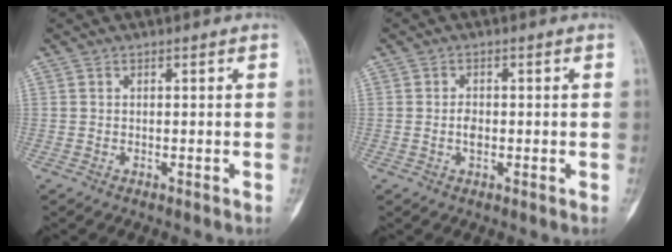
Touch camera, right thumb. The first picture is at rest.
{"total": 1.9, "force": [-0.3, 1.3, 1.4], "torque": [-0.020, 0.004, -0.008]}